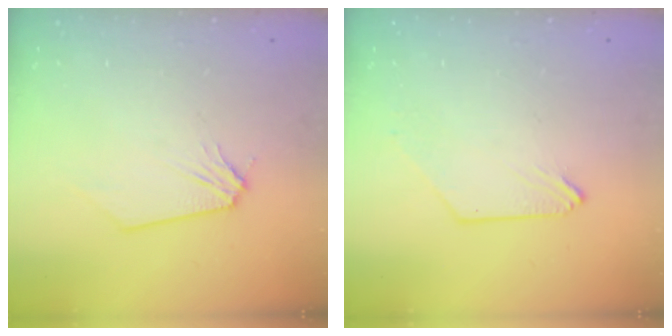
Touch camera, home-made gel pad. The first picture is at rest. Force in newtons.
{"total": 0.0}